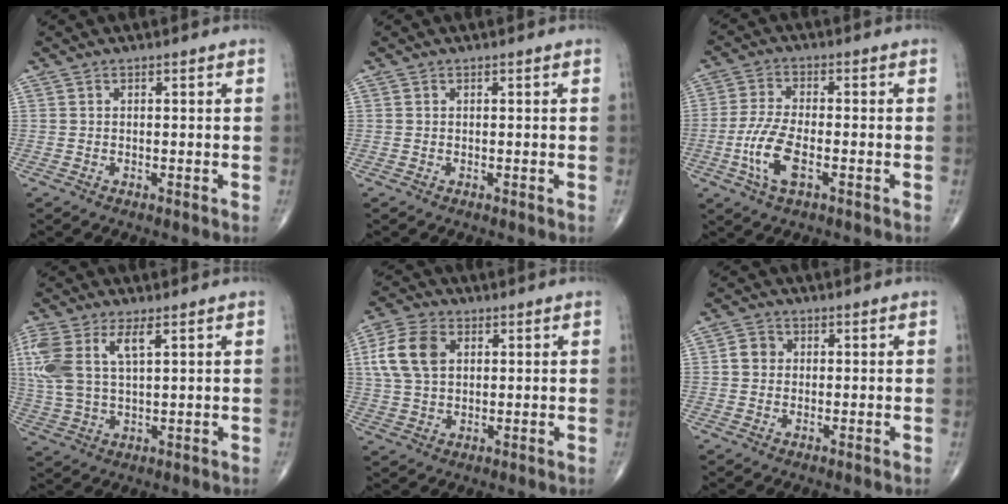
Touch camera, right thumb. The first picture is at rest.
{"total": 0.0}
{"total": 8.3, "force": [-2.7, 3.3, 7.1], "torque": [-0.159, 0.009, -0.053]}
{"total": 12.3, "force": [4.2, 5.7, 10.0], "torque": [-0.240, 0.006, 0.091]}
{"total": 10.0, "force": [2.6, 6.7, 7.0], "torque": [-0.140, 0.006, 0.047]}
{"total": 3.0, "force": [0.2, 2.7, 1.3], "torque": [-0.011, 0.006, -0.003]}